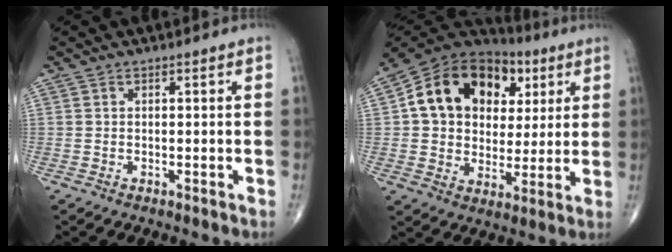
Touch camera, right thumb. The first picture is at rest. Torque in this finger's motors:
{"motor_torque": [0.87, 3.34, 0.22, 0.06, 0.14]}